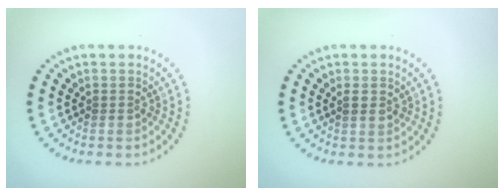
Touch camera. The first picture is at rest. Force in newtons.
{"total": 0.9, "press": 0.8, "slide": 0.4}